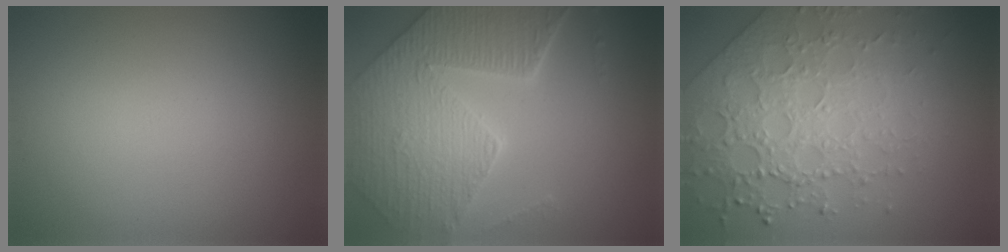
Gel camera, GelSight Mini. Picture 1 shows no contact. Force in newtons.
{"total": 8.8, "press": 6.3, "slide": 6.2}
{"total": 7.3, "press": 5.3, "slide": 4.9}